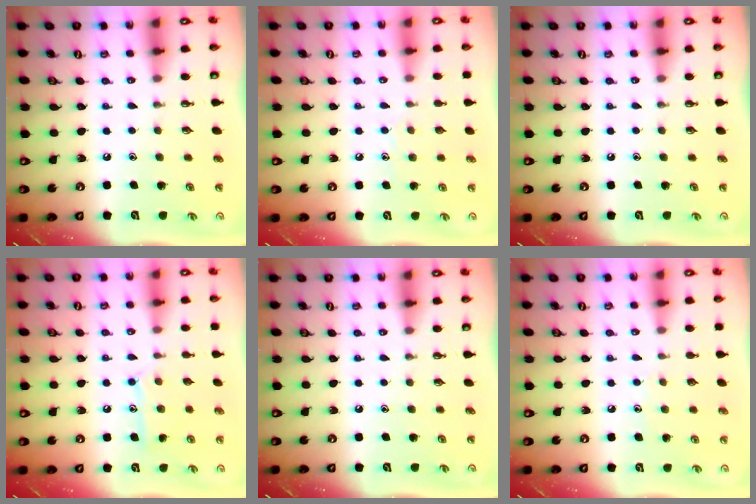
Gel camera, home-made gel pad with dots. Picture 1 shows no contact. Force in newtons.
{"total": 7.2, "press": 7.2, "slide": 0.6}
{"total": 0.0}
{"total": 10.1, "press": 10.1, "slide": 0.7}
{"total": 0.0}
{"total": 3.8, "press": 3.8, "slide": 0.4}